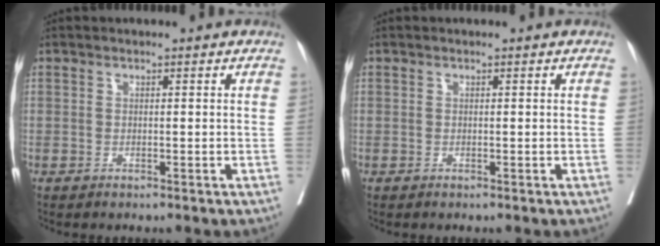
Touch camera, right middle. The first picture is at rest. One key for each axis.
{"total": 0.0}